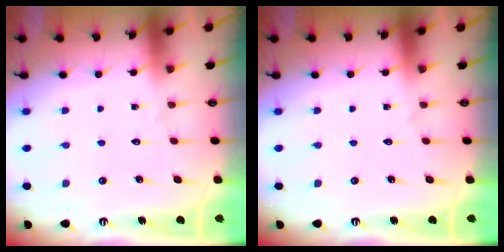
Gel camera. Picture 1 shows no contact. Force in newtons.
{"total": 0.0}